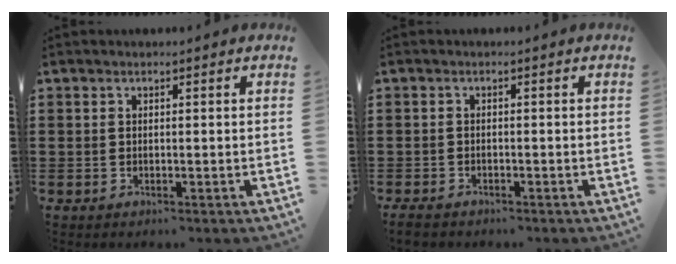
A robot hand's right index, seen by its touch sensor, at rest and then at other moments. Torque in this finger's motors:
{"motor_torque": [-1.03, 1.11, -0.02, -0.03]}